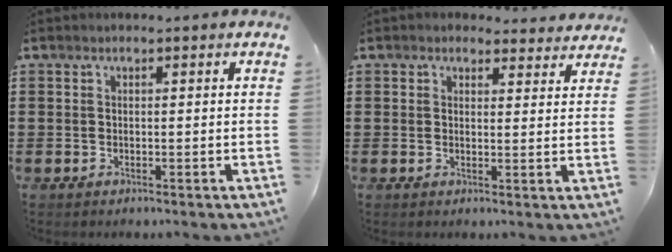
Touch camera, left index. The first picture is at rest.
{"total": 2.5, "force": [2.3, 0.9, 0.3], "torque": [-0.005, -0.004, 0.041]}